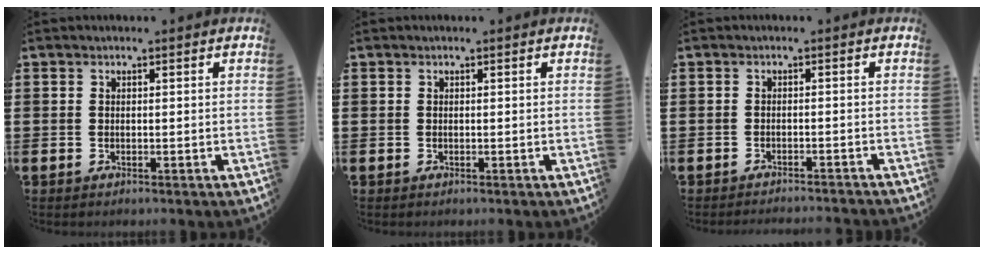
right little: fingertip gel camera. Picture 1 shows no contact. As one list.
[{"total": 0.0}, {"total": 1.1, "force": [-1.1, -0.2, 0.0], "torque": [0.000, 0.002, -0.023]}]